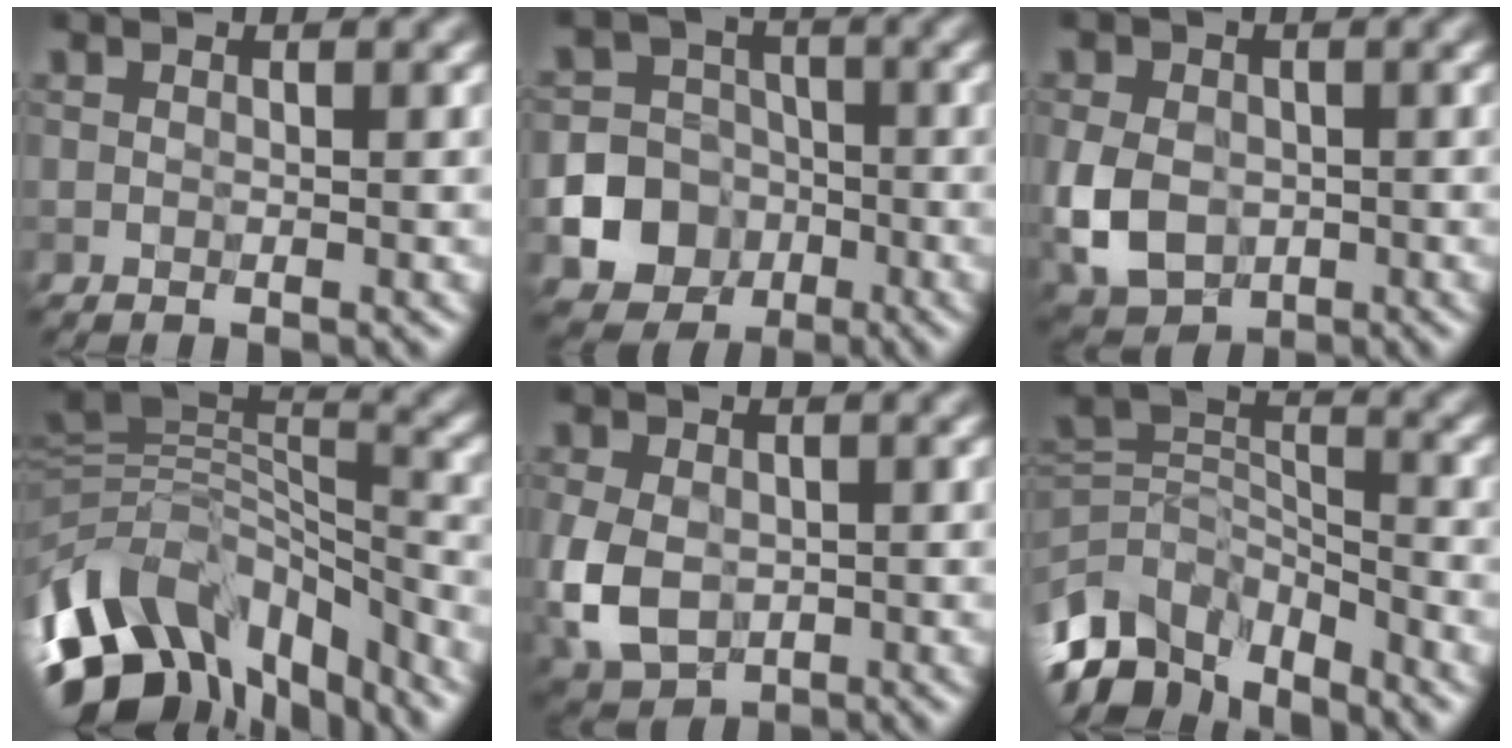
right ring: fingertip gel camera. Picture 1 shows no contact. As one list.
[{"total": 13.3, "force": [-4.6, 12.3, 2.3], "torque": [-0.060, -0.037, -0.088]}, {"total": 6.3, "force": [-1.3, 4.9, 3.9], "torque": [-0.095, -0.015, -0.027]}, {"total": 12.5, "force": [-7.0, 7.7, 6.9], "torque": [-0.144, 0.011, -0.119]}, {"total": 6.5, "force": [-1.2, 4.8, 4.2], "torque": [-0.109, -0.020, -0.021]}, {"total": 9.6, "force": [-6.2, 5.1, 5.3], "torque": [-0.107, -0.008, -0.119]}]